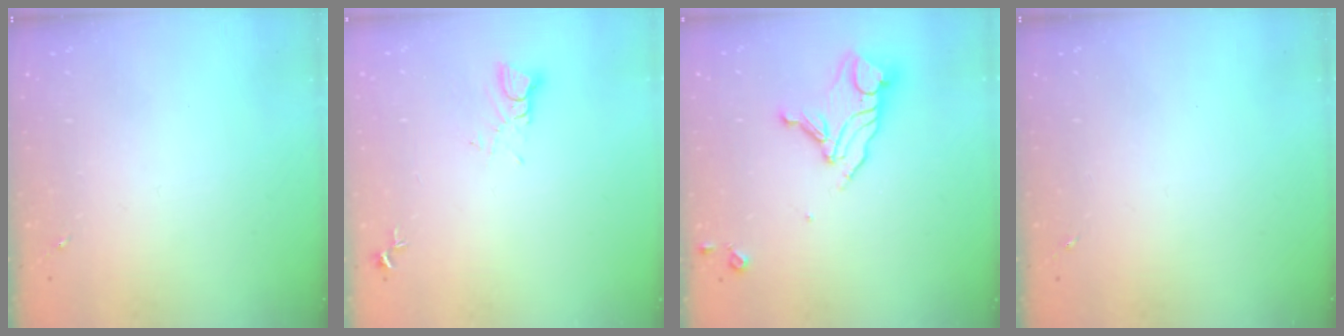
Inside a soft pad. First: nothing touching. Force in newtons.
{"total": 3.8, "press": 3.8, "slide": 0.3}
{"total": 12.2, "press": 12.1, "slide": 1.2}
{"total": 0.0}